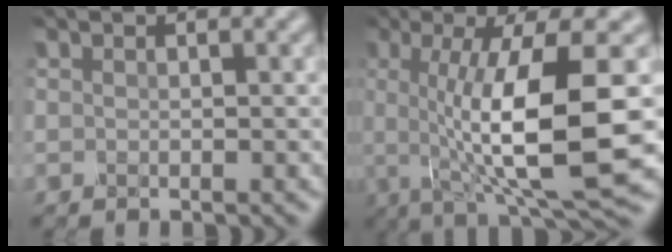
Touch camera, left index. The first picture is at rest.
{"total": 11.6, "force": [-0.4, 2.8, 11.2], "torque": [-0.161, -0.006, -0.006]}